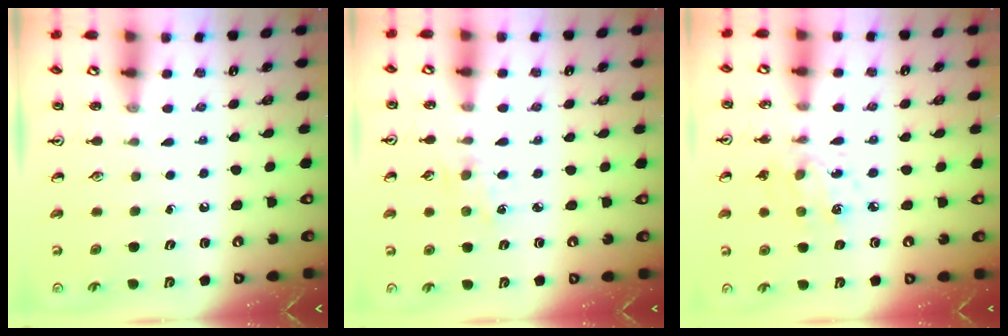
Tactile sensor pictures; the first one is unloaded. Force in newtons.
{"total": 2.0, "press": 2.0, "slide": 0.4}
{"total": 6.9, "press": 6.8, "slide": 0.6}